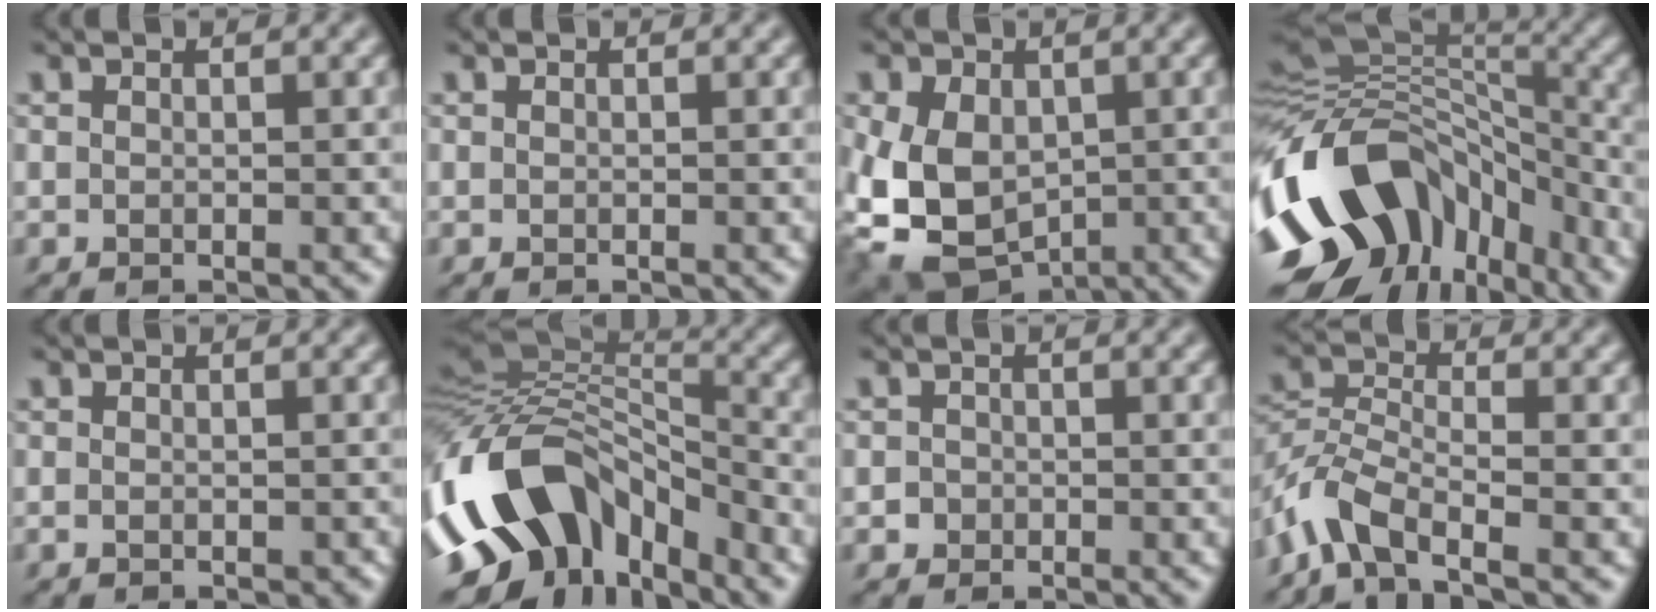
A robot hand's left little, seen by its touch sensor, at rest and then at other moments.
{"total": 0.0}
{"total": 10.7, "force": [-1.7, 7.9, 7.0], "torque": [-0.146, -0.019, -0.013]}
{"total": 14.9, "force": [-6.5, 10.3, 8.7], "torque": [-0.178, 0.016, -0.120]}
{"total": 0.7, "force": [-0.3, 0.4, 0.5], "torque": [-0.011, -0.003, -0.004]}
{"total": 12.0, "force": [-5.6, 7.5, 7.4], "torque": [-0.137, 0.018, -0.115]}
{"total": 1.0, "force": [-0.3, 1.0, 0.1], "torque": [0.009, 0.000, -0.006]}
{"total": 4.5, "force": [-3.4, 1.5, 2.7], "torque": [-0.062, 0.002, -0.080]}